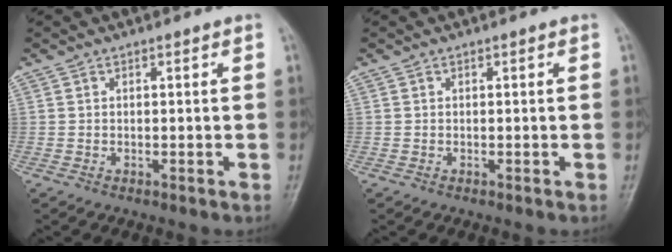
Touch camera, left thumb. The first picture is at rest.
{"total": 0.0}